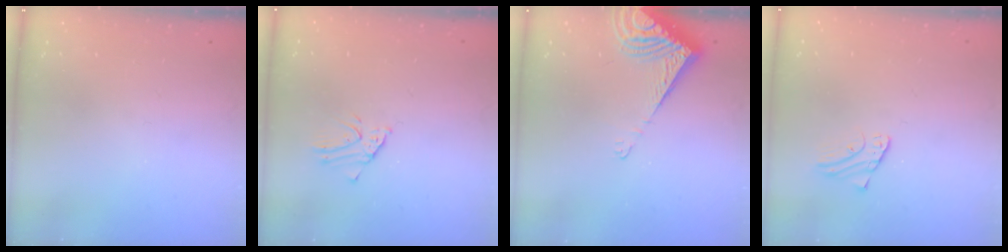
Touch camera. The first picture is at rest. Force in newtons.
{"total": 2.5, "press": 2.5, "slide": 0.2}
{"total": 9.3, "press": 9.3, "slide": 1.1}
{"total": 1.9, "press": 1.9, "slide": 0.1}